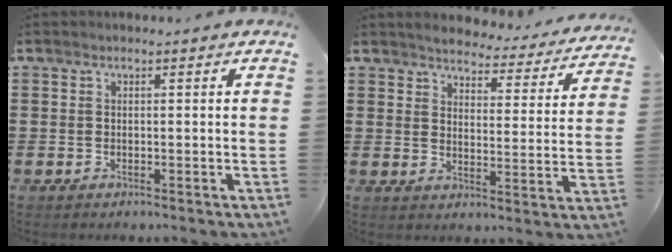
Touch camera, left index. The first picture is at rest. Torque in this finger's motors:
{"motor_torque": [1.07, -1.06, 0.18, 0.03]}